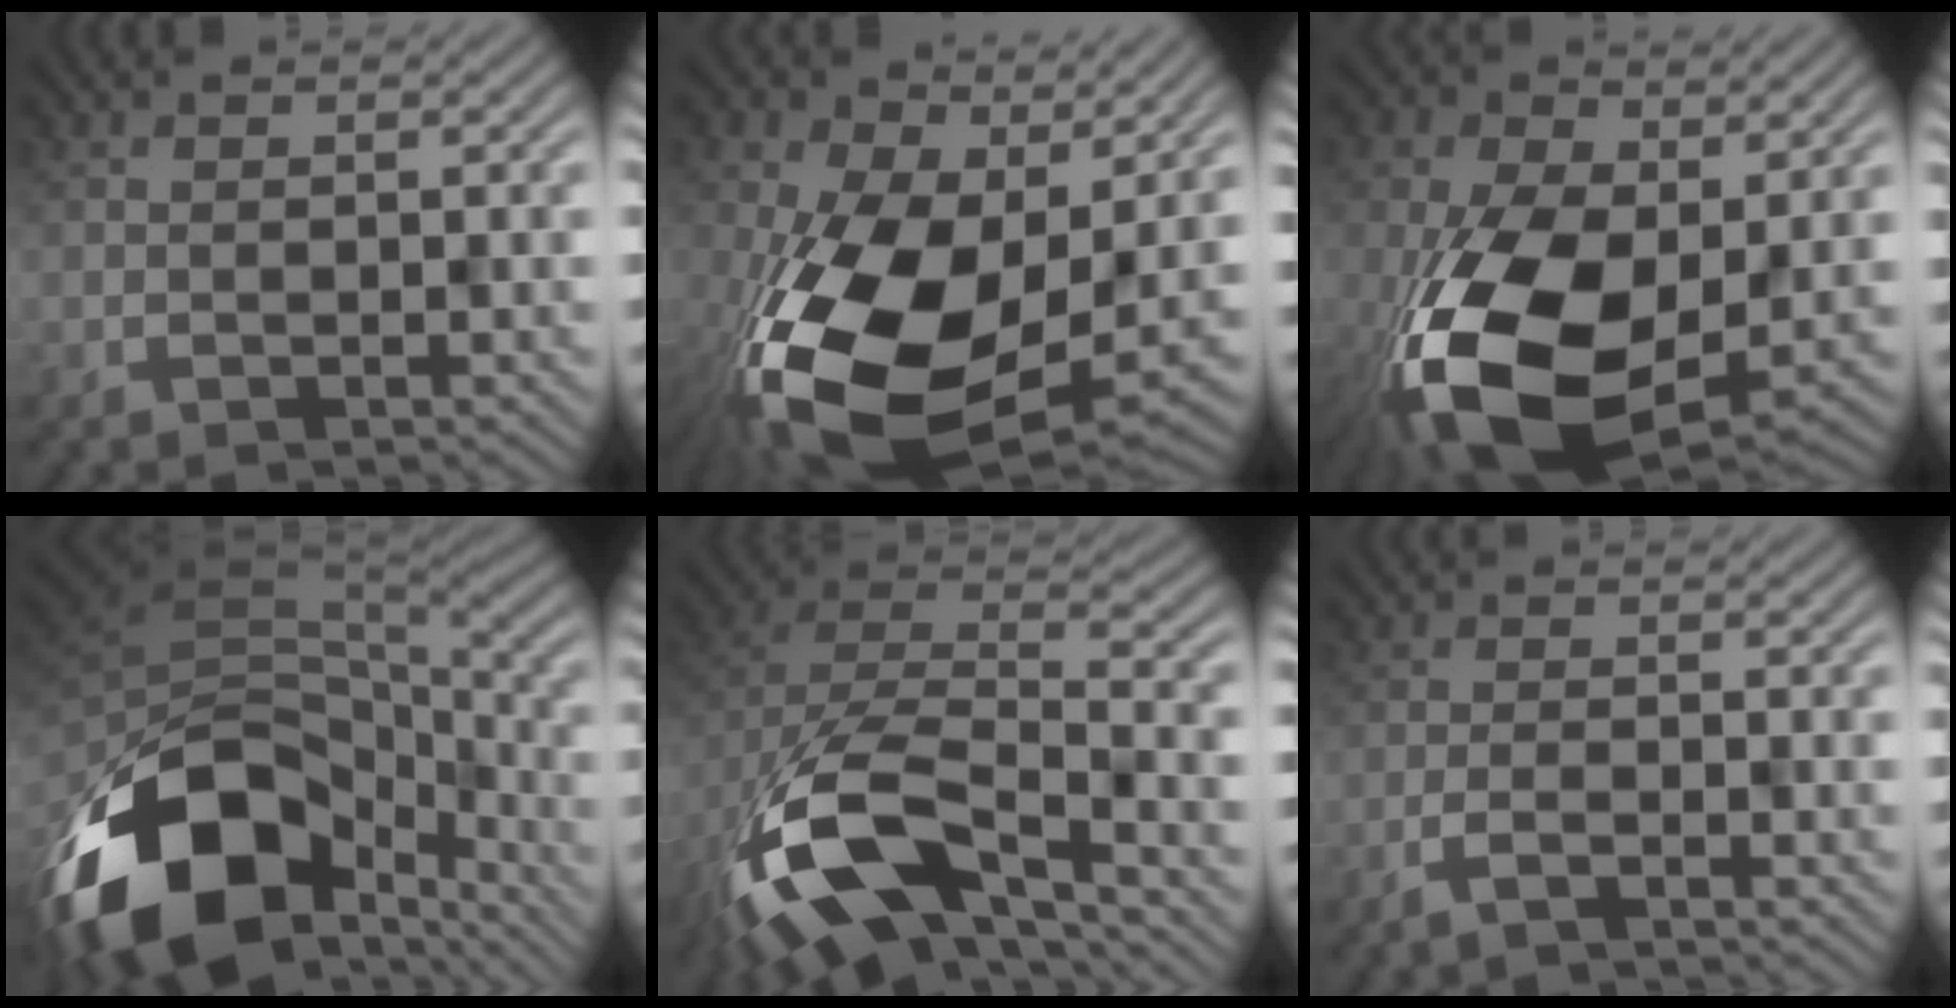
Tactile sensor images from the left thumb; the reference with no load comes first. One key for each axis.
{"total": 15.8, "fx": -2.1, "fy": 9.2, "fz": 12.7, "tx": -0.267, "ty": -0.035, "tz": -0.023}
{"total": 14.1, "fx": -3.6, "fy": 7.8, "fz": 11.2, "tx": -0.252, "ty": -0.037, "tz": -0.051}
{"total": 17.8, "fx": -9.0, "fy": 10.6, "fz": 11.1, "tx": -0.252, "ty": -0.046, "tz": -0.124}
{"total": 15.8, "fx": -8.2, "fy": 7.3, "fz": 11.4, "tx": -0.253, "ty": -0.035, "tz": -0.136}
{"total": 2.4, "fx": -2.0, "fy": 0.4, "fz": 1.3, "tx": -0.014, "ty": 0.002, "tz": -0.041}